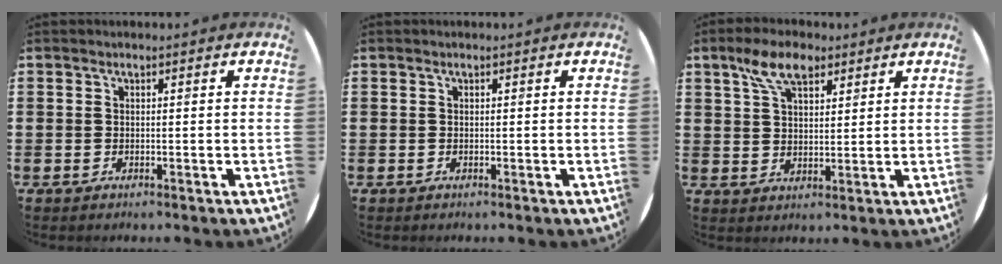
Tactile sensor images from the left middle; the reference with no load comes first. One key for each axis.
{"total": 0.0}
{"total": 6.6, "fx": 4.3, "fy": 3.2, "fz": 3.9, "tx": -0.072, "ty": 0.000, "tz": 0.076}